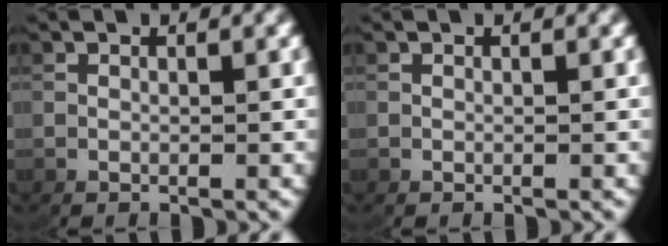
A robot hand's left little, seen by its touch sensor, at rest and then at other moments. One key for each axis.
{"total": 0.0}